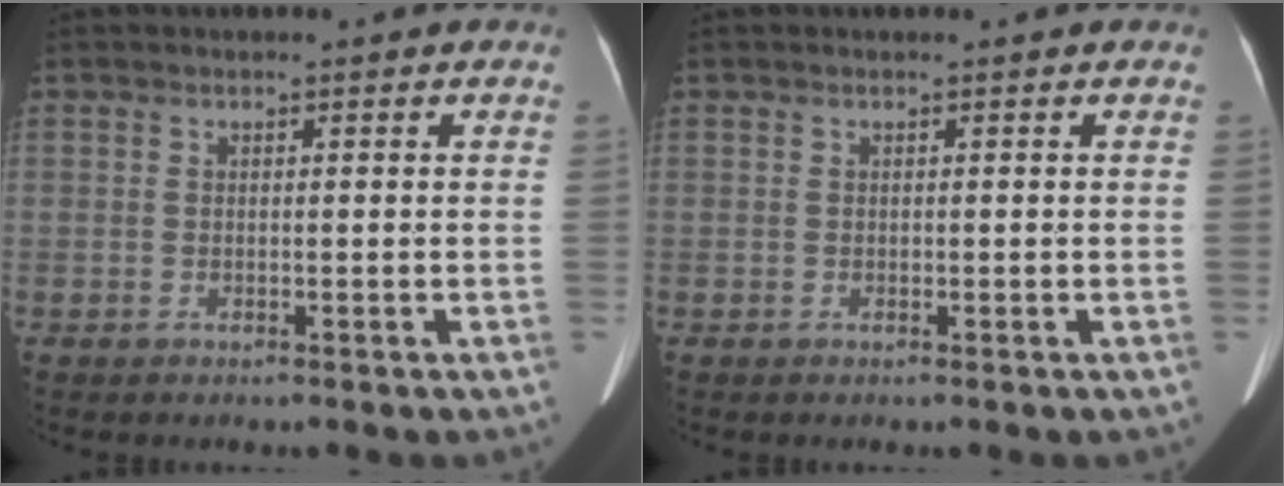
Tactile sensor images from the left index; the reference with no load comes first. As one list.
[{"total": 0.0}]